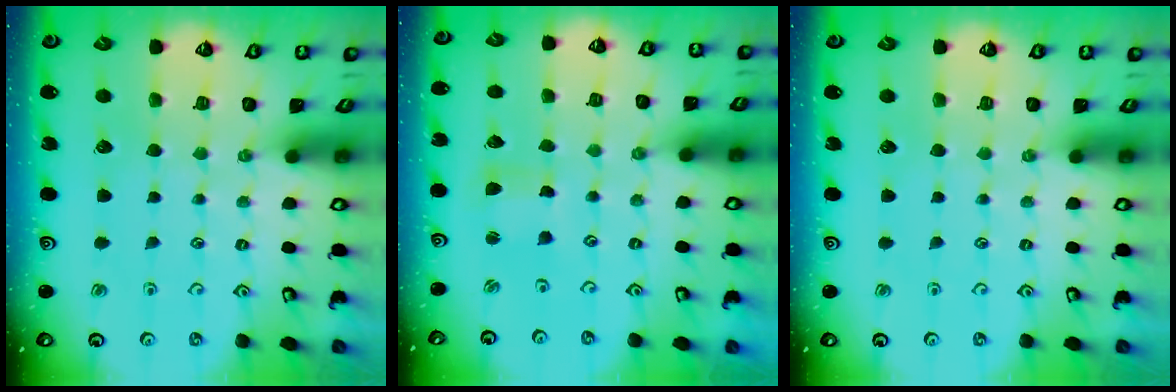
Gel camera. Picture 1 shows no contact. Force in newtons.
{"total": 2.0, "press": 2.0, "slide": 0.3}
{"total": 0.0}